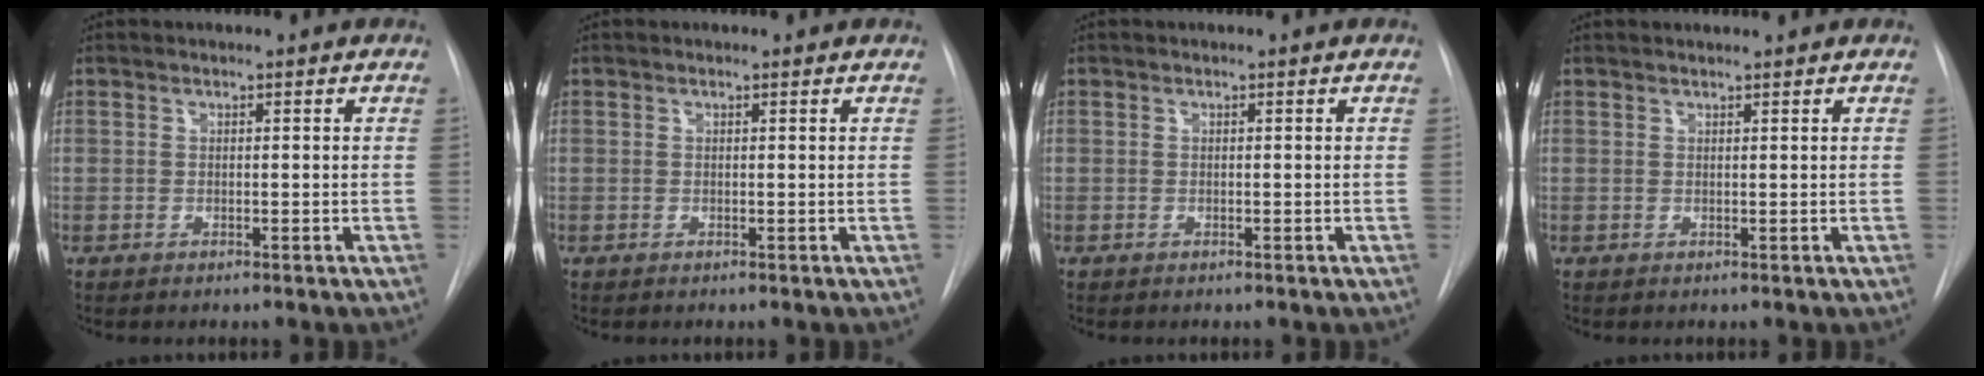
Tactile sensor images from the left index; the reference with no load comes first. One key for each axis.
{"total": 0.0}
{"total": 0.0}
{"total": 1.8, "fx": 1.7, "fy": 0.0, "fz": 0.5, "tx": -0.005, "ty": 0.016, "tz": 0.029}